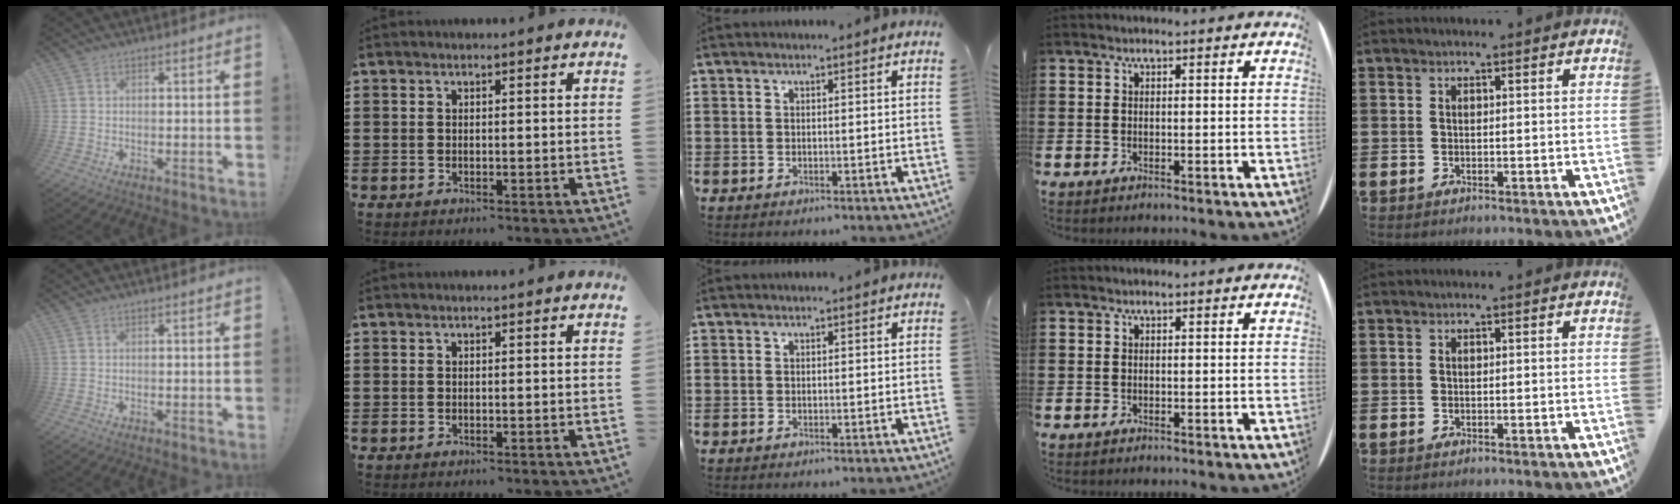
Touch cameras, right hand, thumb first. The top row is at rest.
{}